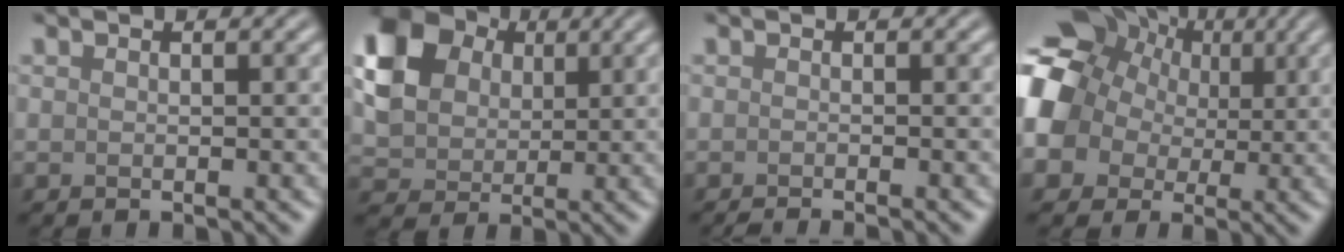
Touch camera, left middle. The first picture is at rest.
{"total": 7.4, "force": [2.1, 6.1, 3.5], "torque": [-0.108, 0.014, 0.043]}
{"total": 1.9, "force": [-1.8, -0.1, 0.4], "torque": [0.014, -0.013, -0.021]}
{"total": 12.3, "force": [1.6, 11.2, 5.0], "torque": [-0.144, 0.022, 0.024]}